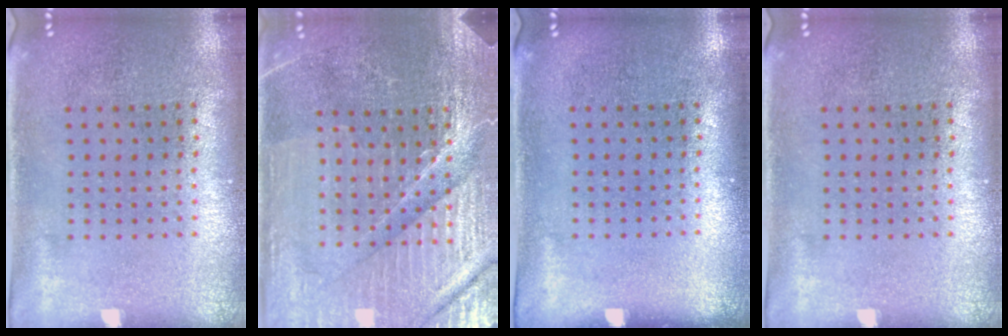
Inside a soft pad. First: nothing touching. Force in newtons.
{"total": 4.8, "press": 4.6, "slide": 1.4}
{"total": 0.0}
{"total": 0.0}